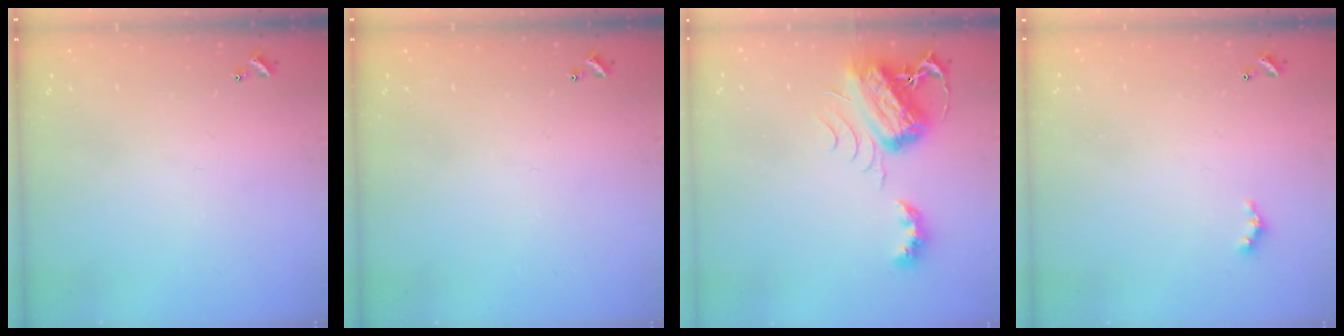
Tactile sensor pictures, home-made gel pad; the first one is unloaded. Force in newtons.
{"total": 0.0}
{"total": 8.0, "press": 7.9, "slide": 0.9}
{"total": 2.3, "press": 2.3, "slide": 0.4}